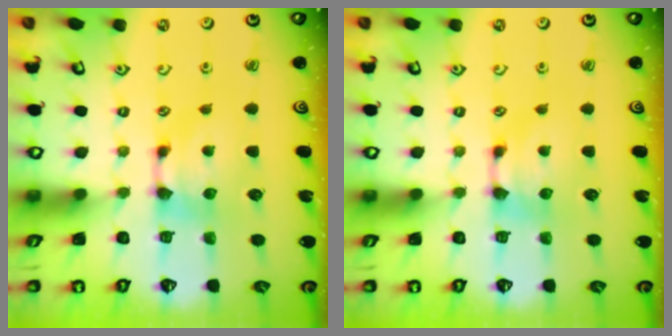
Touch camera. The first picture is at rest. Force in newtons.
{"total": 0.0}